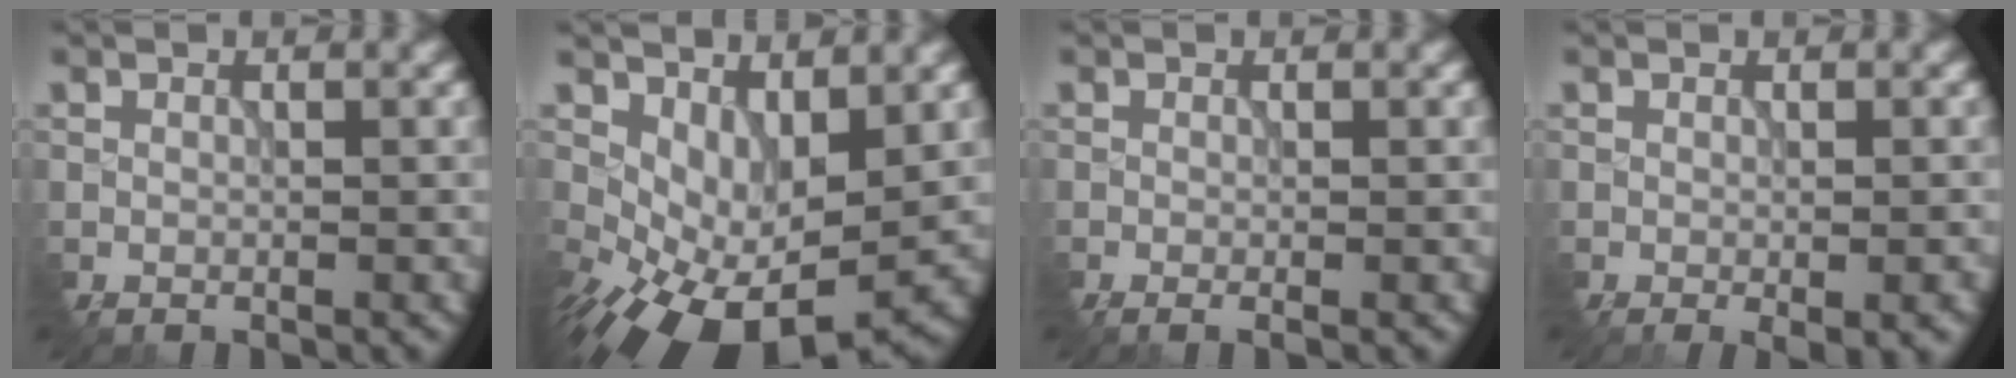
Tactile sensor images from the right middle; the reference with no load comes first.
{"total": 8.7, "force": [-1.3, 5.3, 6.7], "torque": [-0.120, -0.025, 0.002]}
{"total": 1.3, "force": [-0.6, 0.3, 1.1], "torque": [-0.022, -0.004, -0.010]}
{"total": 2.0, "force": [-0.9, 0.2, 1.7], "torque": [-0.027, -0.006, -0.008]}